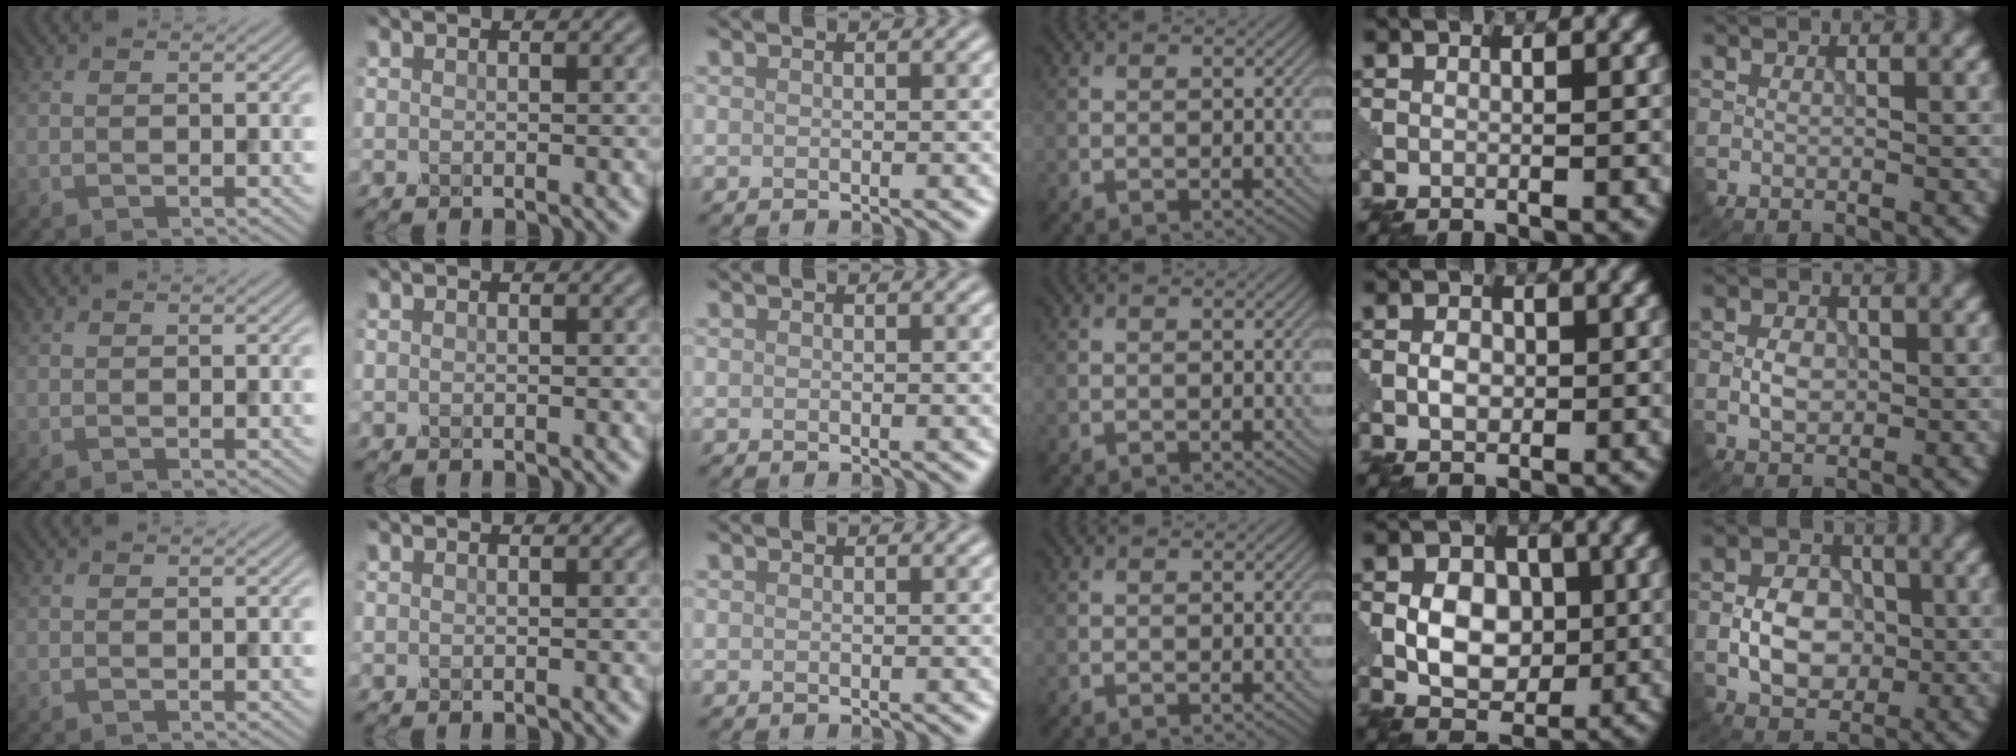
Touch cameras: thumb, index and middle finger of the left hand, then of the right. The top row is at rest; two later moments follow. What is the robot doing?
{"motion": "close", "object": "eyeshadow palette"}